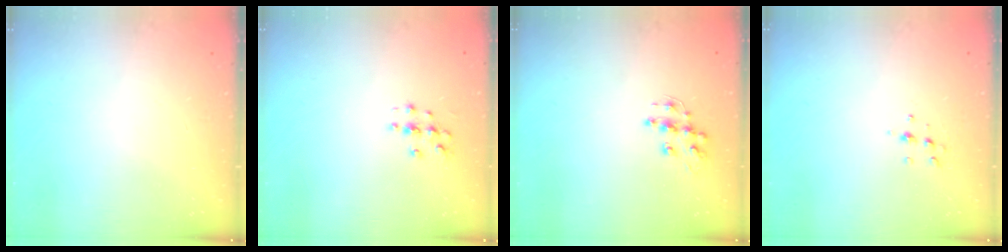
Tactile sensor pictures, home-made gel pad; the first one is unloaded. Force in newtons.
{"total": 2.8, "press": 2.8, "slide": 0.3}
{"total": 9.8, "press": 9.8, "slide": 0.6}
{"total": 5.8, "press": 5.7, "slide": 1.2}